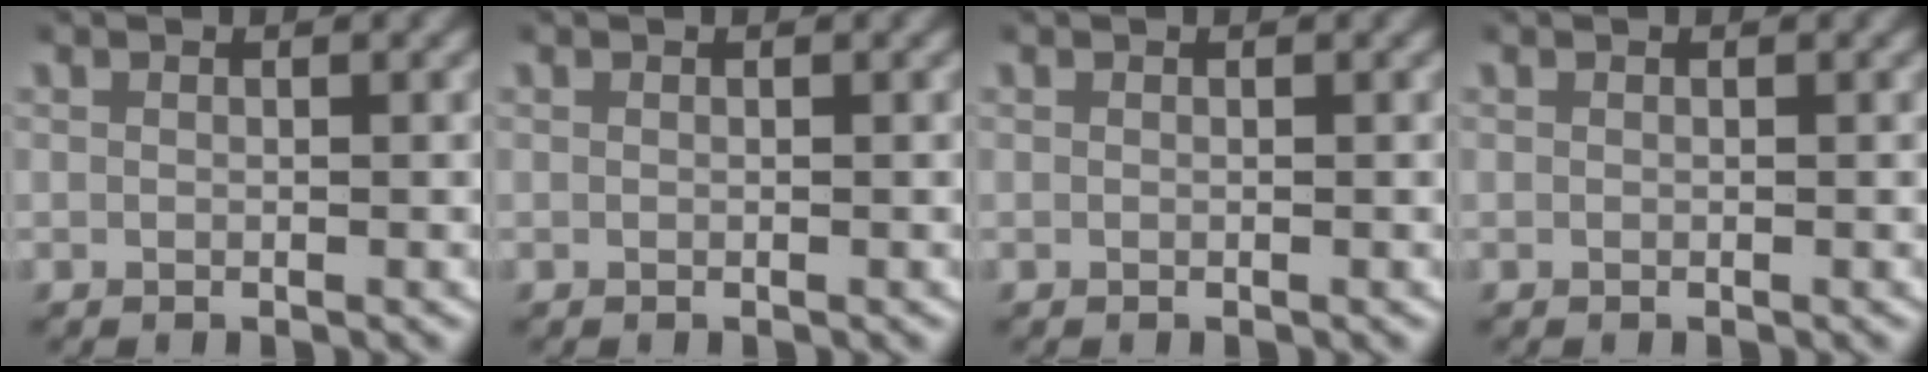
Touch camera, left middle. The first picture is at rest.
{"total": 0.0}
{"total": 0.0}
{"total": 0.0}